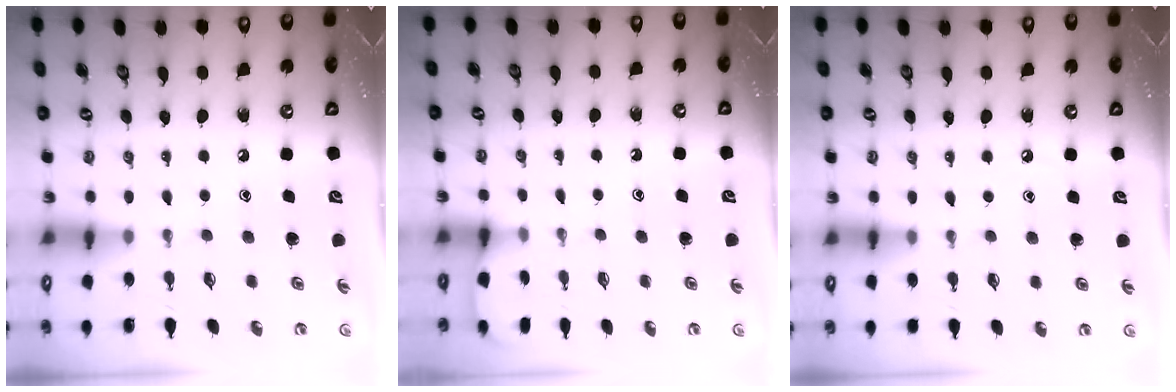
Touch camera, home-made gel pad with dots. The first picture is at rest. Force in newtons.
{"total": 1.8, "press": 1.8, "slide": 0.2}
{"total": 4.7, "press": 4.7, "slide": 0.6}